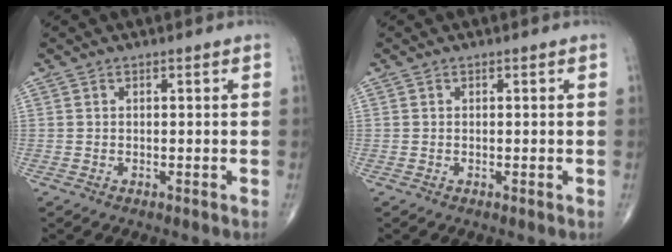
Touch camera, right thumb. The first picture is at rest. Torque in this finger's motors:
{"motor_torque": [0.18, 0.11, -0.15, 0.03, -0.04]}